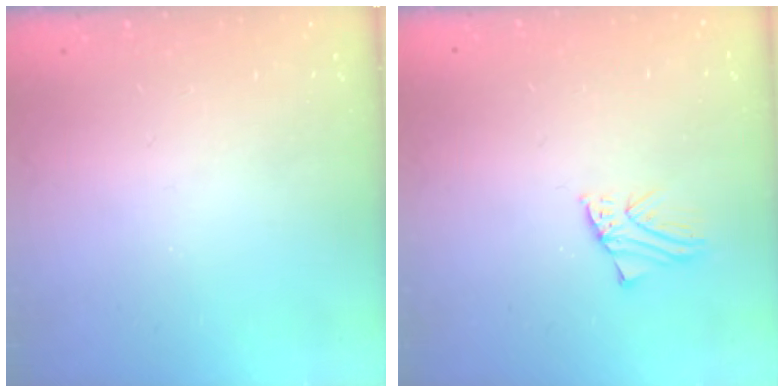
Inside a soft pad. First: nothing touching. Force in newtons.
{"total": 0.9, "press": 0.8, "slide": 0.2}